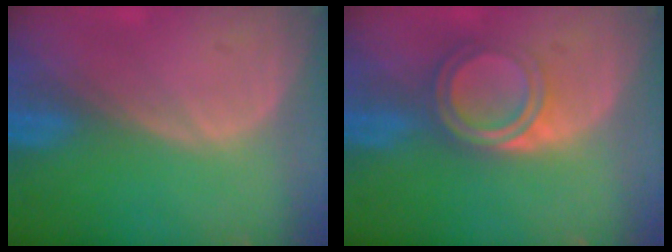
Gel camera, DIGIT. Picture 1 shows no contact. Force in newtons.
{"total": 5.3, "press": 4.9, "slide": 2.0}